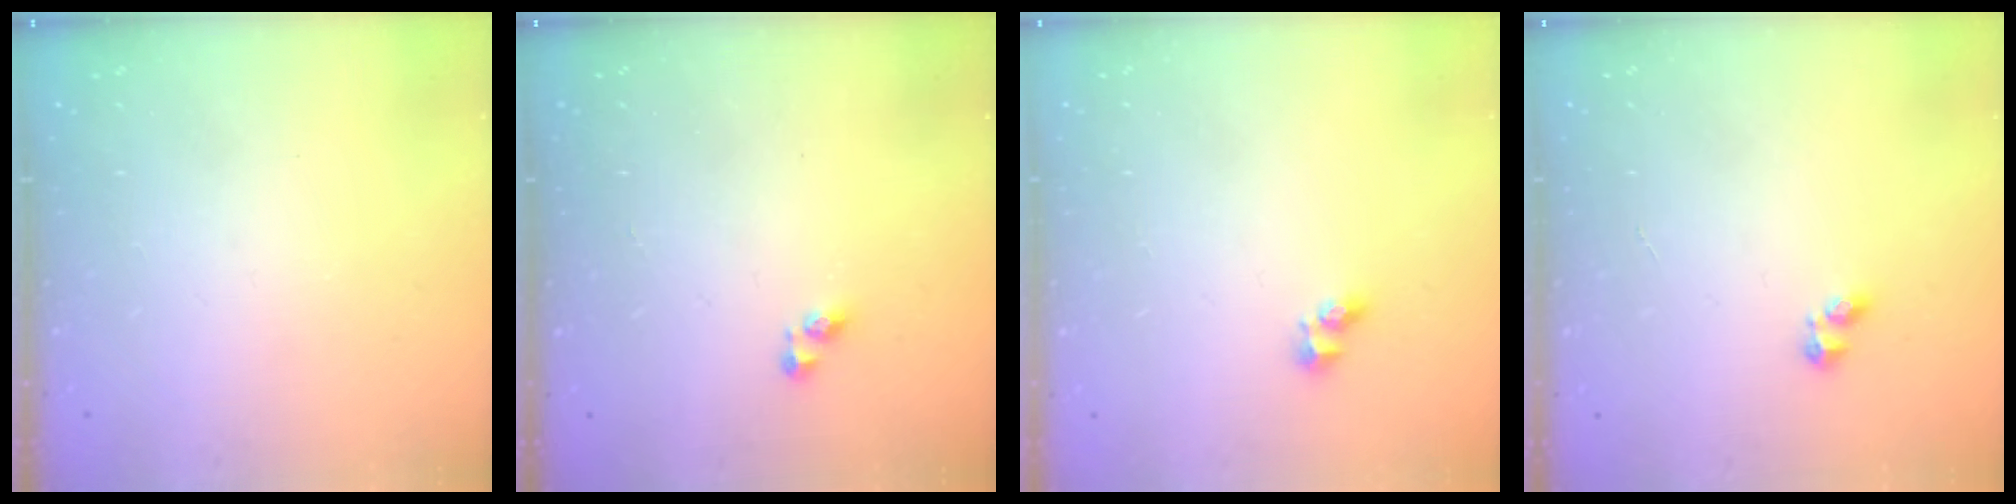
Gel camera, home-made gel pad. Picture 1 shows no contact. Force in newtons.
{"total": 3.4, "press": 3.4, "slide": 0.1}
{"total": 2.7, "press": 2.5, "slide": 1.0}
{"total": 2.2, "press": 2.1, "slide": 0.6}